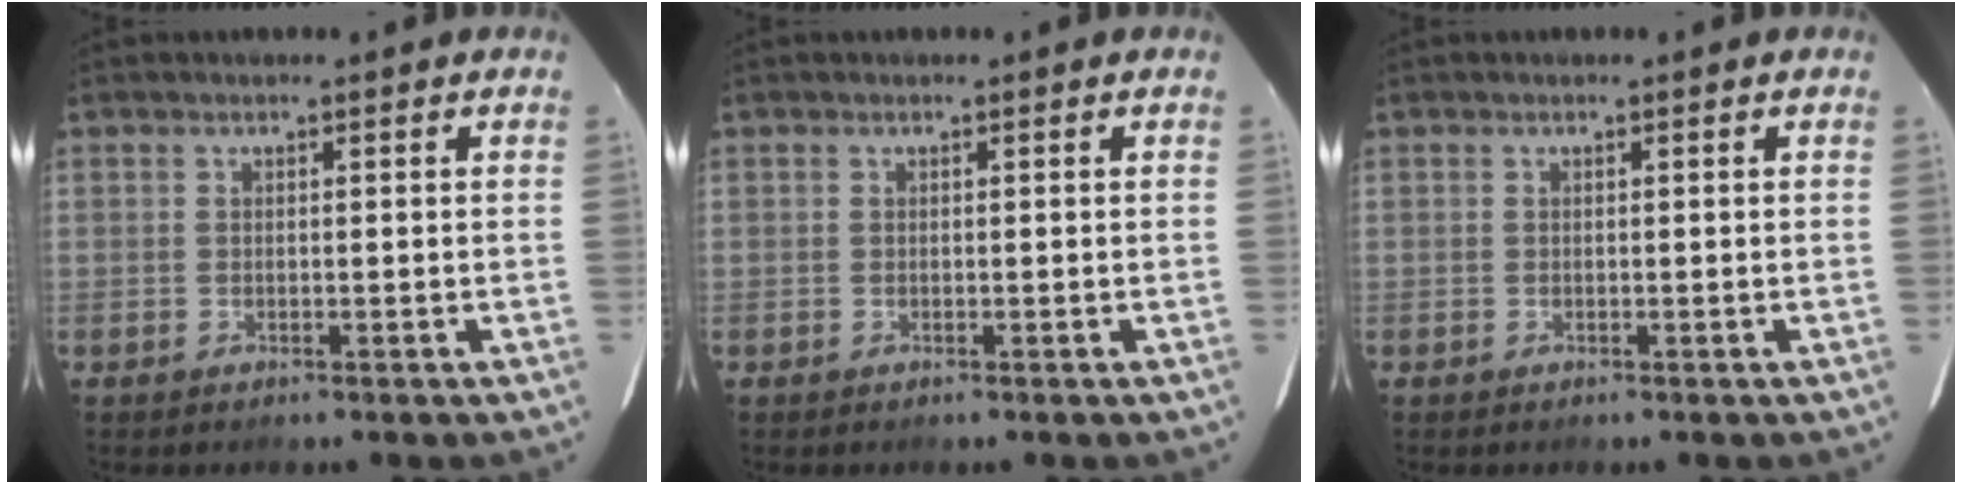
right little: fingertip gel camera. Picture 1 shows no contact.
{"total": 0.0}
{"total": 0.0}